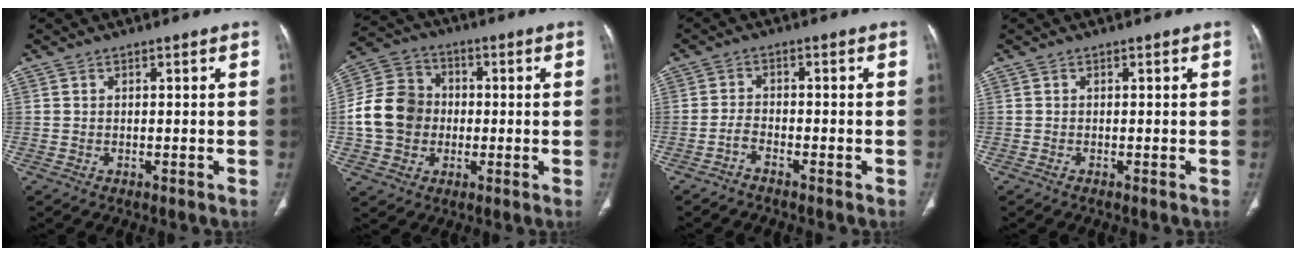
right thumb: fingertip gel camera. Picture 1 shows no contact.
{"total": 12.5, "force": [-1.0, 10.9, 6.1], "torque": [-0.102, 0.027, -0.023]}
{"total": 2.0, "force": [-1.7, 0.6, 0.9], "torque": [-0.026, 0.014, -0.036]}
{"total": 0.0}